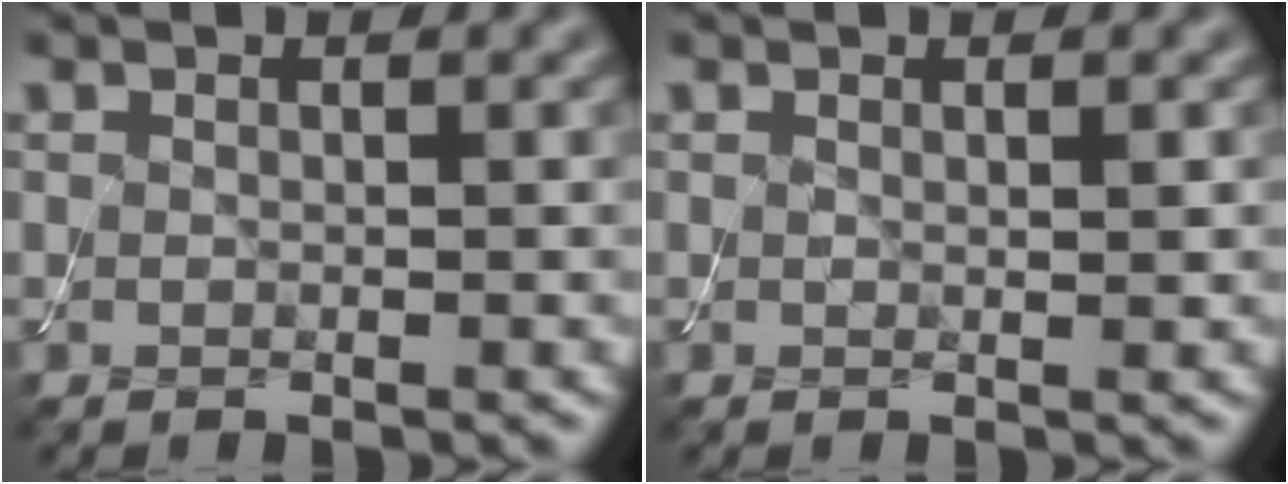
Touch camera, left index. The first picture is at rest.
{"total": 0.7, "force": [0.3, 0.1, 0.7], "torque": [-0.009, -0.003, 0.004]}